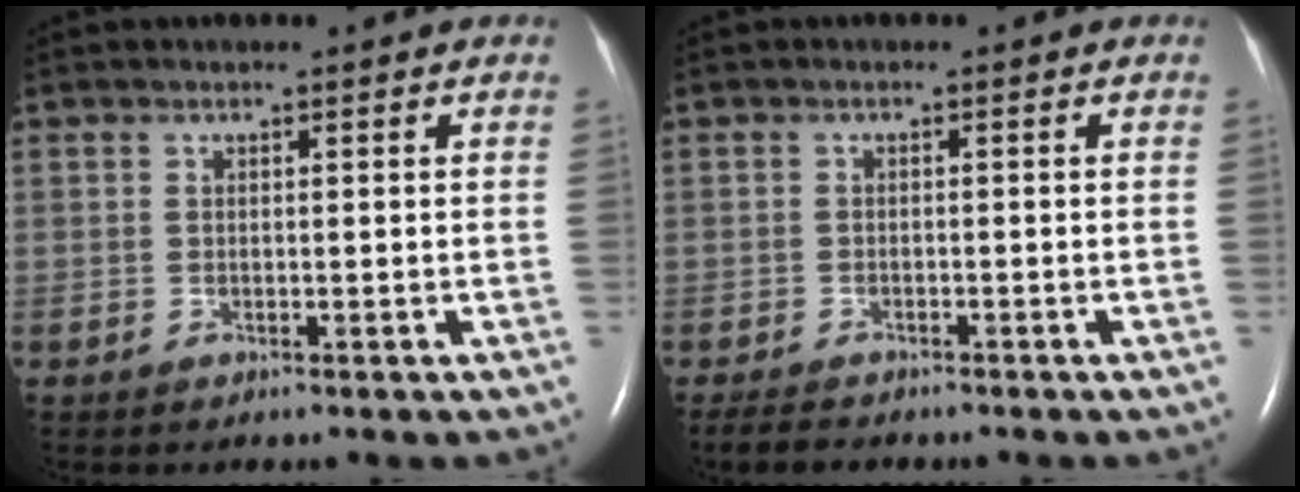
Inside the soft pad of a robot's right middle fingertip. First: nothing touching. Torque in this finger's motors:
{"motor_torque": [0.39, -0.30, 0.07, 0.02]}